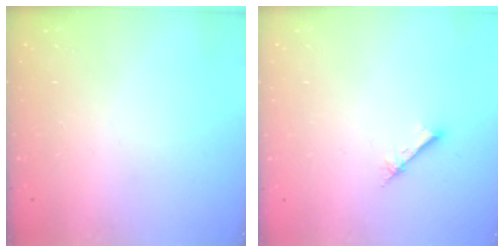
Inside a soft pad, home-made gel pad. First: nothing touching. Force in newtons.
{"total": 2.4, "press": 2.4, "slide": 0.3}